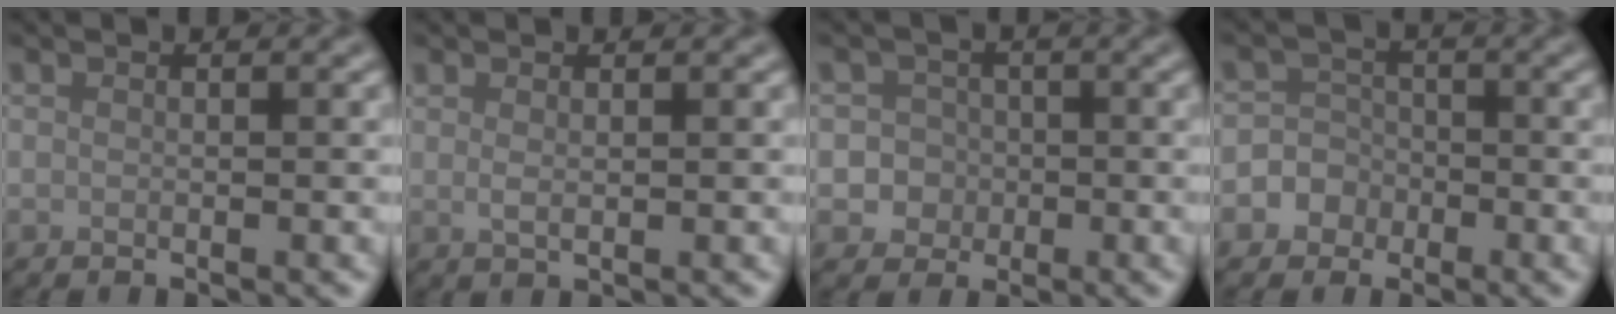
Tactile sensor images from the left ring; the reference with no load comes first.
{"total": 1.1, "force": [0.5, 0.4, 0.9], "torque": [-0.018, -0.003, 0.012]}
{"total": 3.5, "force": [-0.8, 3.3, 0.7], "torque": [0.020, 0.010, -0.029]}
{"total": 4.2, "force": [-1.8, 3.8, 0.5], "torque": [0.021, 0.008, -0.045]}